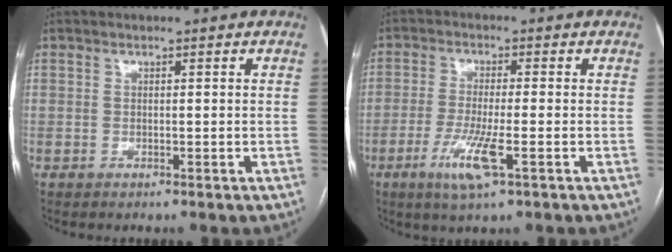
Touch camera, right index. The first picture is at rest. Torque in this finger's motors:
{"motor_torque": [0.79, -0.32, 0.21, 0.11]}